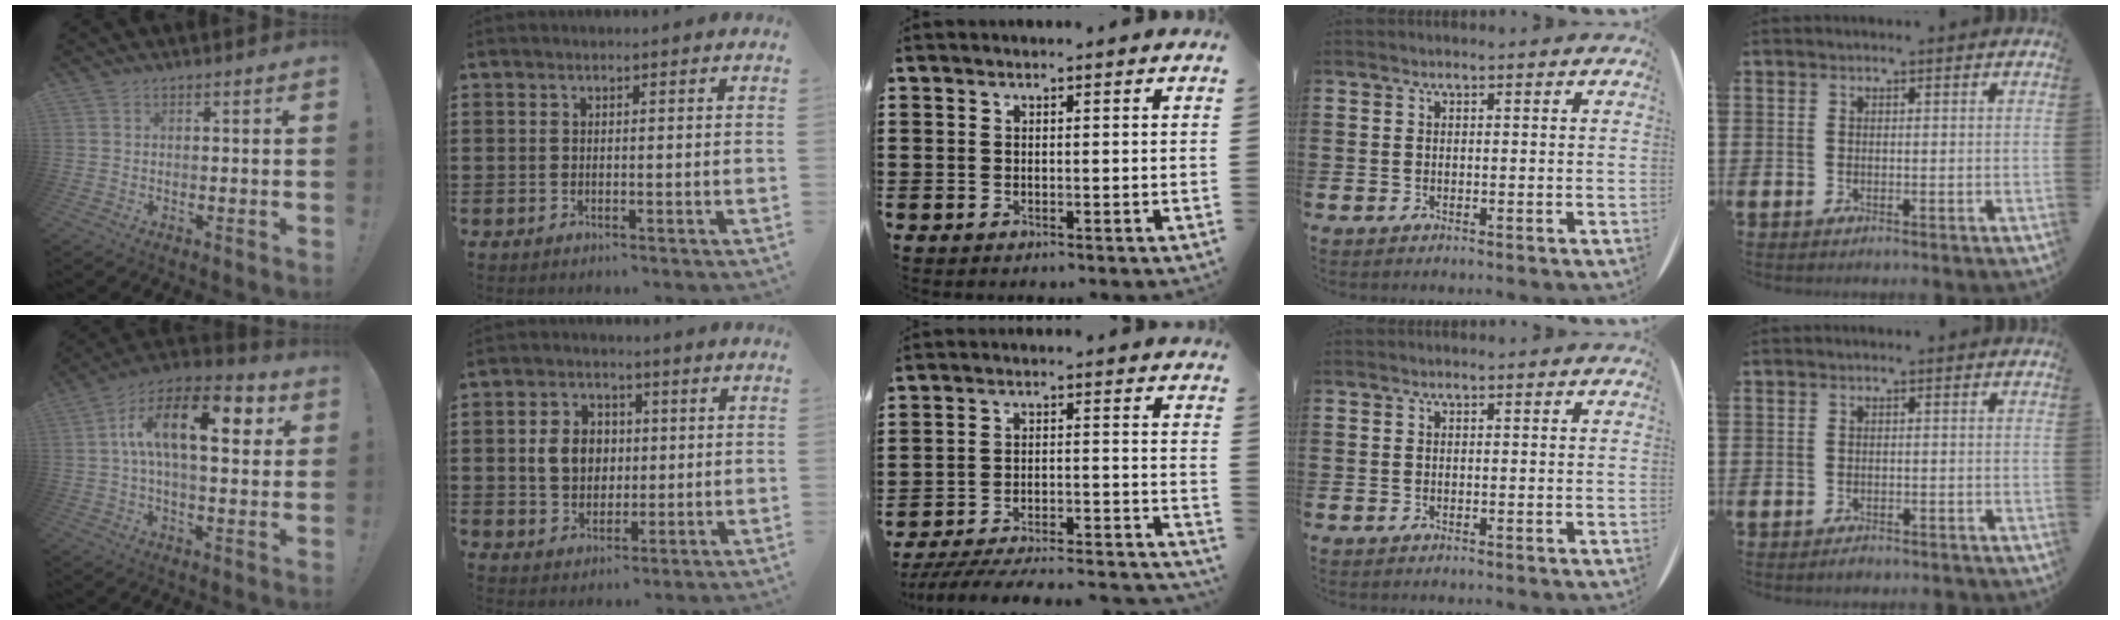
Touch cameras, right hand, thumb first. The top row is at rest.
{"thumb": {"total": 18.6, "force": [4.7, 8.5, 15.9], "torque": [-0.271, -0.001, 0.068]}, "index": {"total": 6.5, "force": [0.5, 5.4, 3.7], "torque": [-0.087, 0.011, 0.004]}, "middle": {"total": 6.1, "force": [-5.8, 0.3, 2.0], "torque": [-0.041, -0.007, -0.116]}, "little": {"total": 0.7, "force": [-0.7, 0.2, 0.1], "torque": [0.004, -0.005, -0.016]}}